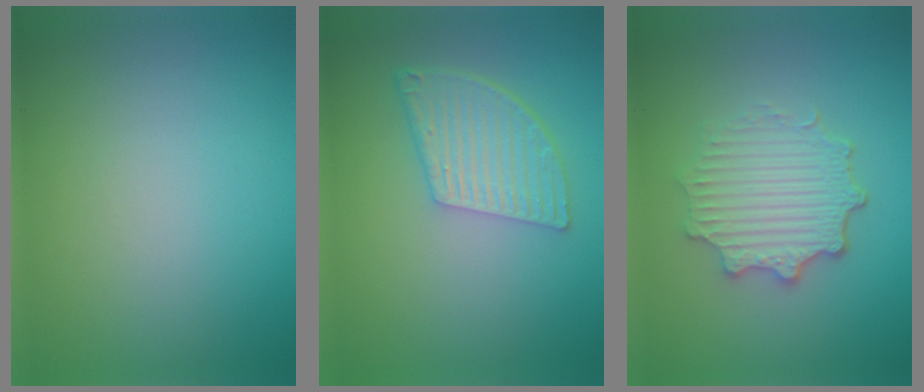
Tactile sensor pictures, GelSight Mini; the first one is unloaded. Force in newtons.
{"total": 5.3, "press": 3.9, "slide": 3.7}
{"total": 4.9, "press": 3.8, "slide": 3.1}